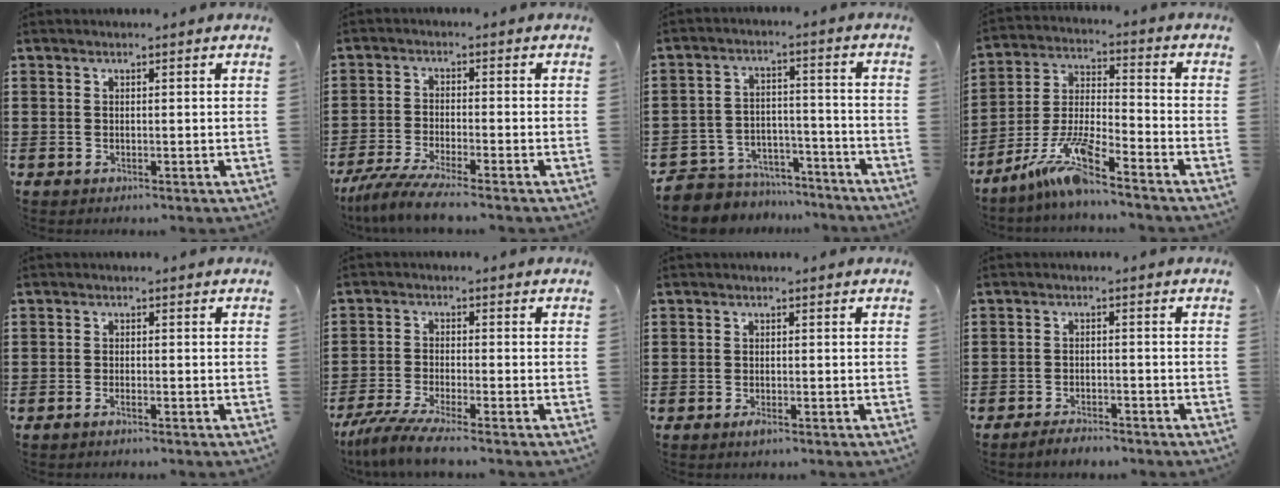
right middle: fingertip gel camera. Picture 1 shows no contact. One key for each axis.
{"total": 5.1, "fx": -4.5, "fy": -0.4, "fz": 2.4, "tx": -0.068, "ty": -0.026, "tz": -0.092}
{"total": 6.4, "fx": -6.2, "fy": 1.7, "fz": 0.2, "tx": -0.009, "ty": 0.018, "tz": -0.127}
{"total": 9.6, "fx": -7.5, "fy": 0.8, "fz": 6.0, "tx": -0.145, "ty": -0.011, "tz": -0.153}
{"total": 1.0, "fx": -0.7, "fy": 0.1, "fz": 0.7, "tx": -0.013, "ty": -0.005, "tz": -0.012}
{"total": 5.0, "fx": -4.2, "fy": -0.3, "fz": 2.6, "tx": -0.072, "ty": -0.026, "tz": -0.086}
{"total": 1.1, "fx": -0.7, "fy": 0.4, "fz": 0.8, "tx": -0.016, "ty": -0.003, "tz": -0.012}
{"total": 2.5, "fx": -2.3, "fy": 0.4, "fz": 0.7, "tx": -0.015, "ty": 0.002, "tz": -0.046}